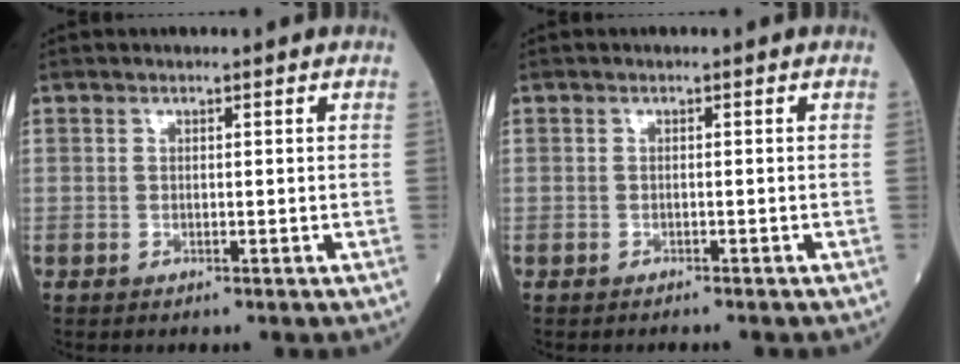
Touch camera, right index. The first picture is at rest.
{"total": 1.5, "force": [-1.4, -0.1, 0.6], "torque": [-0.013, -0.002, -0.017]}